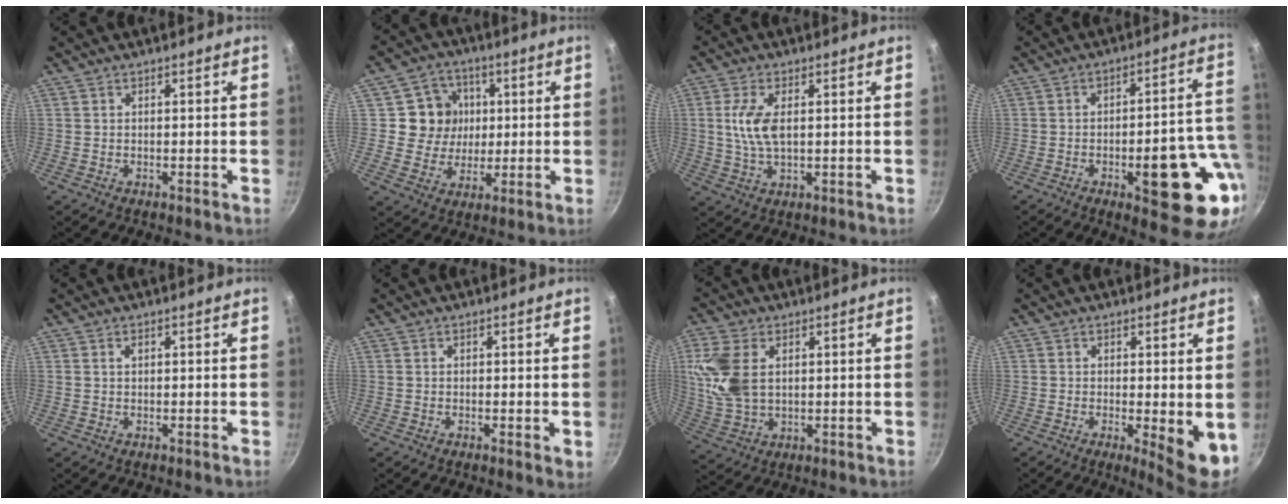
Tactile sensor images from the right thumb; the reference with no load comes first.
{"total": 9.8, "force": [1.8, 9.2, 2.8], "torque": [-0.006, -0.001, 0.025]}
{"total": 7.4, "force": [1.1, 3.5, 6.4], "torque": [-0.128, 0.000, 0.020]}
{"total": 18.8, "force": [-5.4, 6.5, 16.7], "torque": [-0.166, 0.026, -0.068]}
{"total": 0.9, "force": [0.3, 0.6, 0.6], "torque": [-0.008, 0.002, 0.005]}
{"total": 1.5, "force": [0.0, 0.4, 1.5], "torque": [-0.020, -0.005, -0.002]}
{"total": 11.2, "force": [2.5, 7.2, 8.2], "torque": [-0.166, -0.004, 0.055]}
{"total": 6.9, "force": [-0.7, 1.8, 6.7], "torque": [-0.081, -0.011, -0.004]}